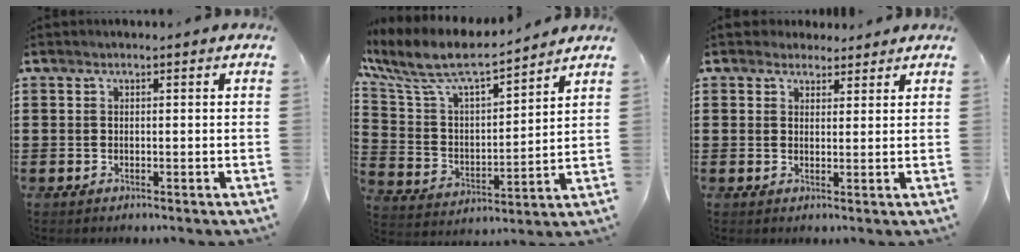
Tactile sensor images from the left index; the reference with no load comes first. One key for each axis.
{"total": 8.6, "fx": 7.2, "fy": 2.0, "fz": 4.1, "tx": -0.113, "ty": -0.043, "tz": 0.122}
{"total": 2.7, "fx": 2.2, "fy": 1.6, "fz": 0.1, "tx": -0.001, "ty": 0.005, "tz": 0.040}